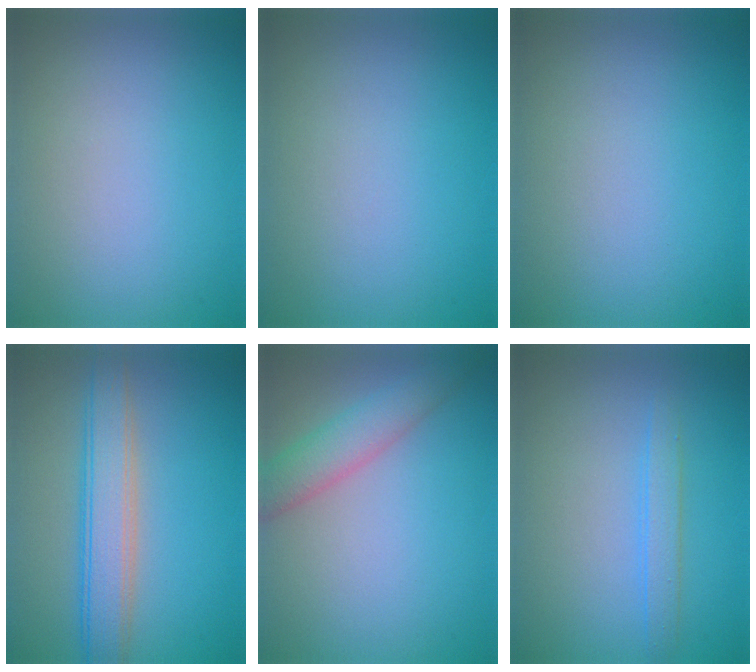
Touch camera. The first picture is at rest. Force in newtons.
{"total": 0.0}
{"total": 0.0}
{"total": 4.9, "press": 4.9, "slide": 0.3}
{"total": 3.3, "press": 3.3, "slide": 0.2}
{"total": 1.7, "press": 1.7, "slide": 0.1}